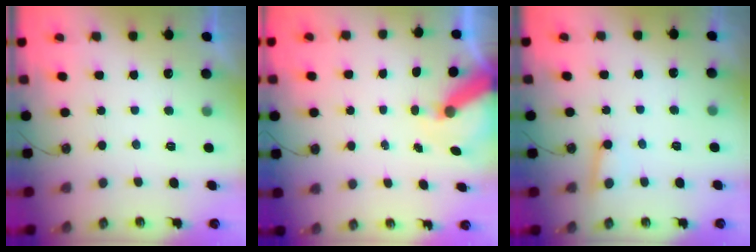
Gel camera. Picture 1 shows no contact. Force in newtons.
{"total": 6.9, "press": 6.9, "slide": 0.9}
{"total": 3.2, "press": 3.1, "slide": 0.8}